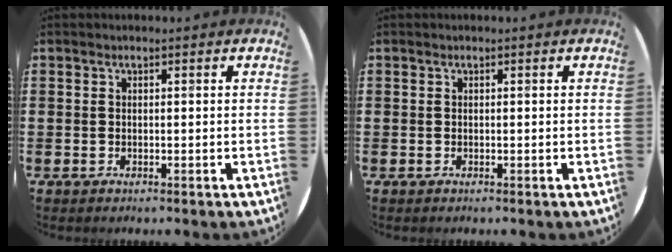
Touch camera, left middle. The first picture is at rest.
{"total": 0.0}